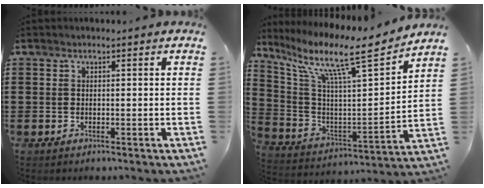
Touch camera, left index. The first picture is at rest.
{"total": 11.9, "force": [8.7, 1.4, 8.0], "torque": [-0.180, -0.053, 0.133]}